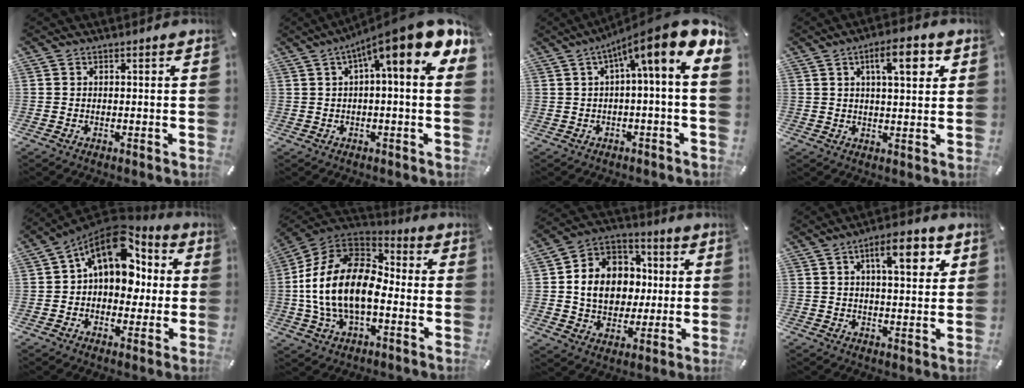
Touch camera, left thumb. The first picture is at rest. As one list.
[{"total": 13.5, "force": [6.3, 1.8, 11.8], "torque": [-0.179, -0.050, 0.096]}, {"total": 11.3, "force": [4.4, 0.9, 10.4], "torque": [-0.165, -0.048, 0.065]}, {"total": 9.0, "force": [3.8, 3.1, 7.6], "torque": [-0.116, -0.007, 0.055]}, {"total": 15.4, "force": [5.2, 10.6, 9.9], "torque": [-0.157, -0.034, 0.089]}, {"total": 18.6, "force": [-3.2, 11.5, 14.3], "torque": [-0.298, 0.022, -0.057]}, {"total": 12.8, "force": [-0.1, 11.5, 5.7], "torque": [-0.111, 0.001, 0.004]}, {"total": 10.3, "force": [4.3, 3.8, 8.6], "torque": [-0.118, -0.013, 0.063]}]